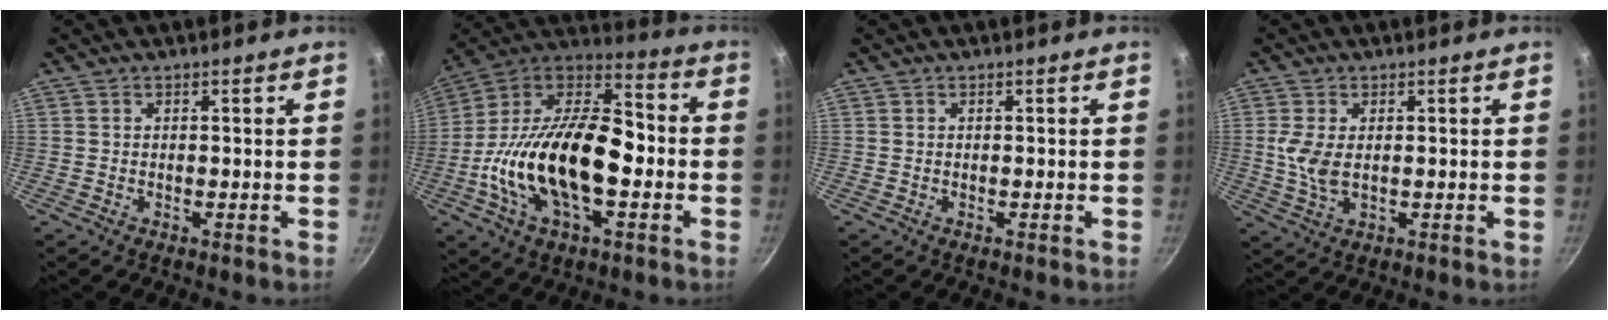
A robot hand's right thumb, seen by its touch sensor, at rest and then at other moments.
{"total": 25.9, "force": [-4.4, 13.7, 21.5], "torque": [-0.385, 0.049, -0.093]}
{"total": 0.0}
{"total": 5.2, "force": [0.5, 2.7, 4.4], "torque": [-0.094, -0.004, 0.012]}